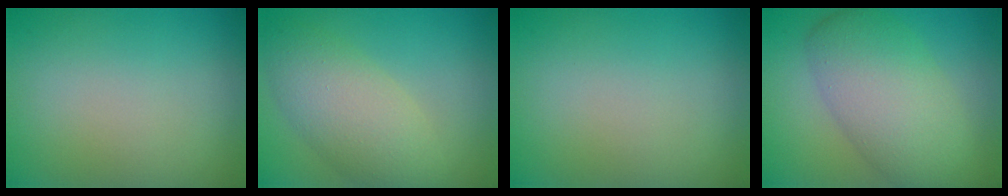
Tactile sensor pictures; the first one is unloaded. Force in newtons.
{"total": 5.5, "press": 5.4, "slide": 0.5}
{"total": 0.0}
{"total": 7.9, "press": 7.9, "slide": 0.3}